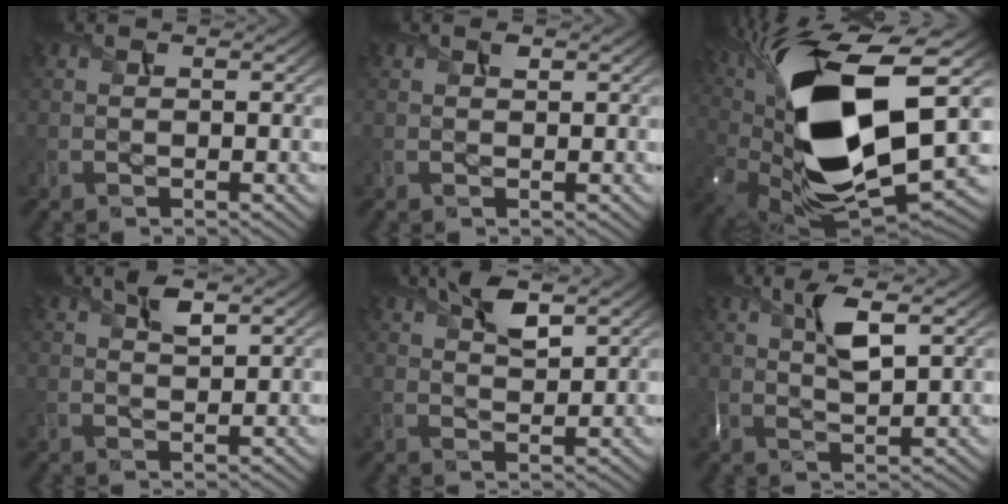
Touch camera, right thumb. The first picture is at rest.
{"total": 0.7, "force": [0.4, 0.3, 0.5], "torque": [-0.011, -0.001, 0.008]}
{"total": 20.6, "force": [2.8, 9.7, 18.0], "torque": [-0.366, -0.008, 0.051]}
{"total": 2.8, "force": [1.7, 0.7, 2.1], "torque": [-0.046, 0.001, 0.032]}
{"total": 4.7, "force": [2.8, 1.4, 3.5], "torque": [-0.077, 0.005, 0.054]}
{"total": 5.3, "force": [2.3, 1.4, 4.6], "torque": [-0.104, 0.001, 0.044]}